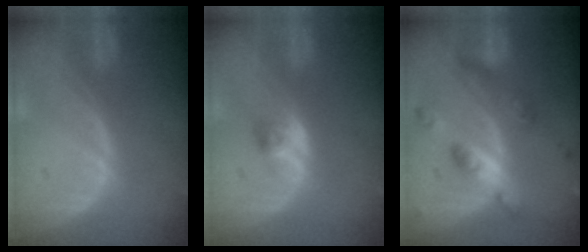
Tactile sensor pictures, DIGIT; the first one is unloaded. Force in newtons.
{"total": 2.5, "press": 2.3, "slide": 1.1}
{"total": 7.0, "press": 7.0, "slide": 0.5}